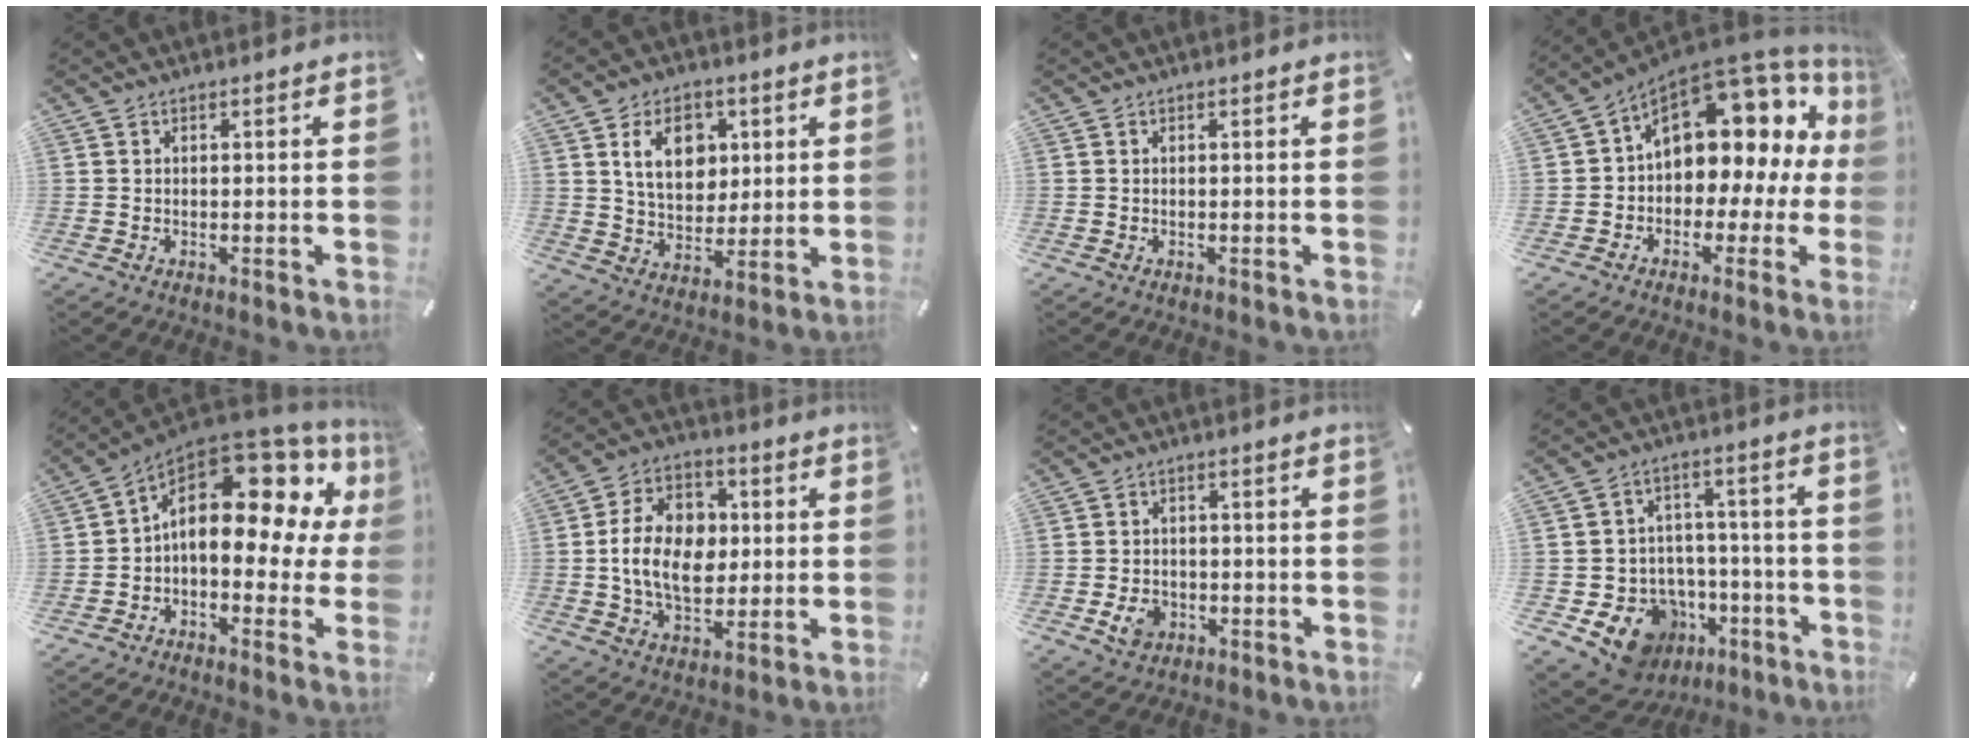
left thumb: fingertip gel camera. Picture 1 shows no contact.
{"total": 11.4, "force": [3.9, 8.5, 6.6], "torque": [-0.103, 0.004, 0.069]}
{"total": 0.0}
{"total": 13.6, "force": [5.0, 9.4, 8.5], "torque": [-0.105, -0.051, 0.080]}
{"total": 17.4, "force": [4.7, 9.5, 13.8], "torque": [-0.202, -0.036, 0.074]}
{"total": 14.4, "force": [0.0, 10.6, 9.7], "torque": [-0.191, 0.017, -0.001]}
{"total": 5.3, "force": [-1.8, 4.3, 2.6], "torque": [-0.054, 0.001, -0.035]}
{"total": 12.9, "force": [-6.4, 10.4, 4.2], "torque": [-0.065, 0.037, -0.095]}